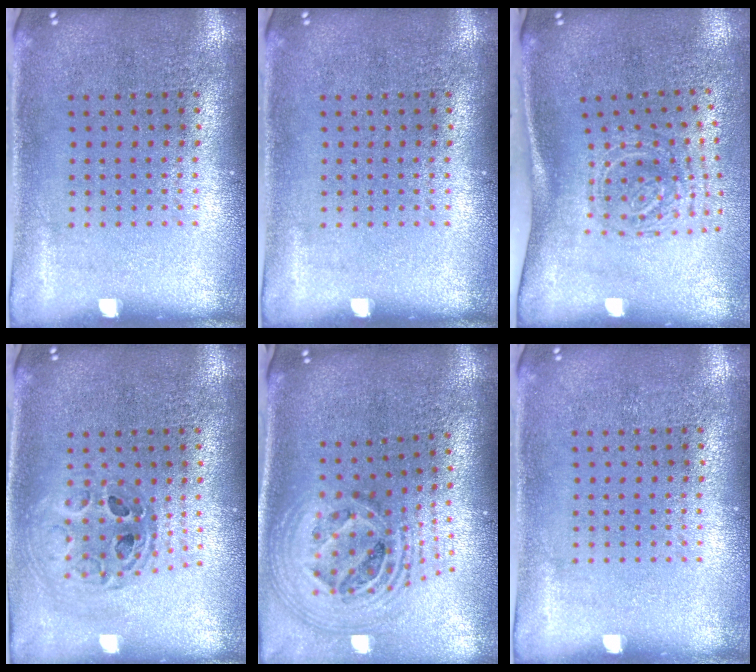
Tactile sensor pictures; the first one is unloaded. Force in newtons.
{"total": 0.0}
{"total": 1.9, "press": 1.3, "slide": 1.4}
{"total": 0.7, "press": 0.7, "slide": 0.1}
{"total": 2.7, "press": 1.9, "slide": 1.9}
{"total": 0.0}